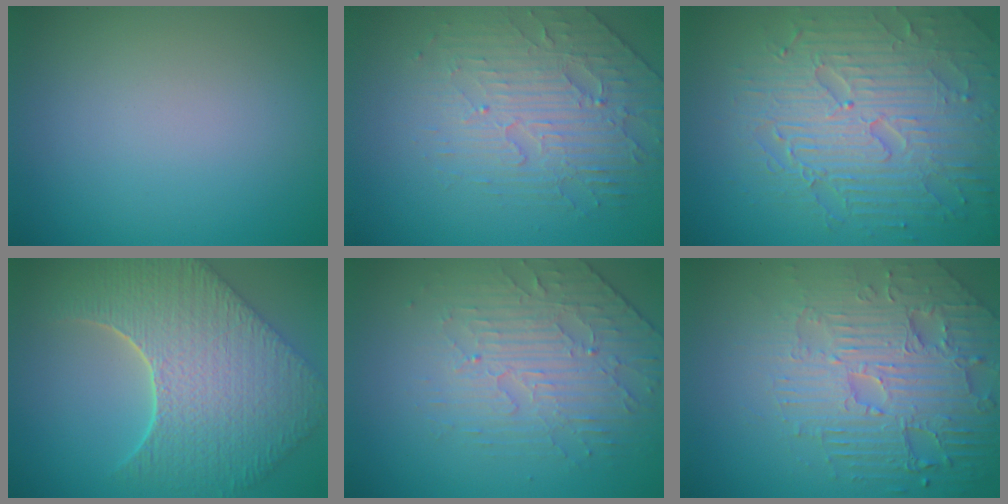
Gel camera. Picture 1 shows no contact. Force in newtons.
{"total": 4.0, "press": 3.6, "slide": 1.6}
{"total": 8.7, "press": 6.2, "slide": 6.1}
{"total": 9.8, "press": 7.1, "slide": 6.7}
{"total": 4.4, "press": 3.4, "slide": 2.7}
{"total": 7.4, "press": 5.5, "slide": 5.0}